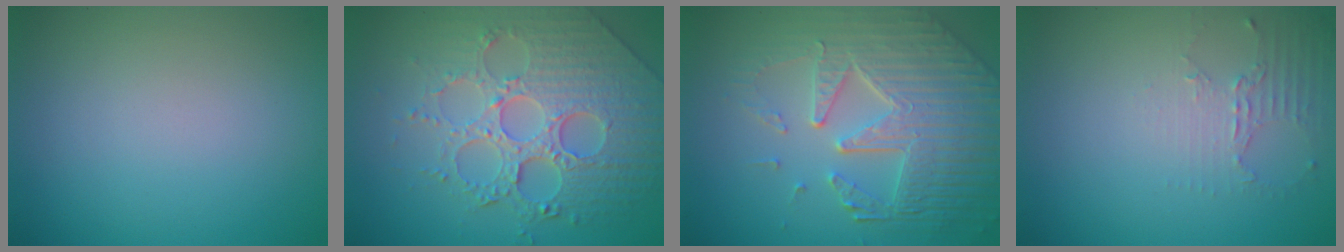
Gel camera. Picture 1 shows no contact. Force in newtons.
{"total": 8.1, "press": 6.0, "slide": 5.4}
{"total": 8.4, "press": 5.8, "slide": 6.1}
{"total": 2.2, "press": 1.6, "slide": 1.5}